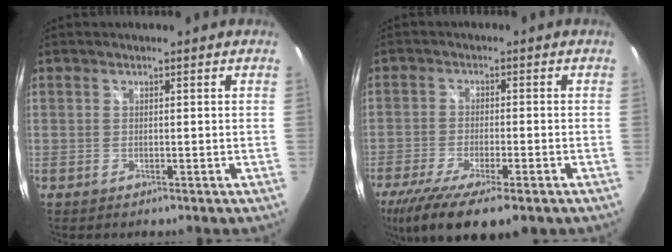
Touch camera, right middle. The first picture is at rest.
{"total": 14.3, "force": [-9.5, 3.7, 10.0], "torque": [-0.204, -0.058, -0.155]}